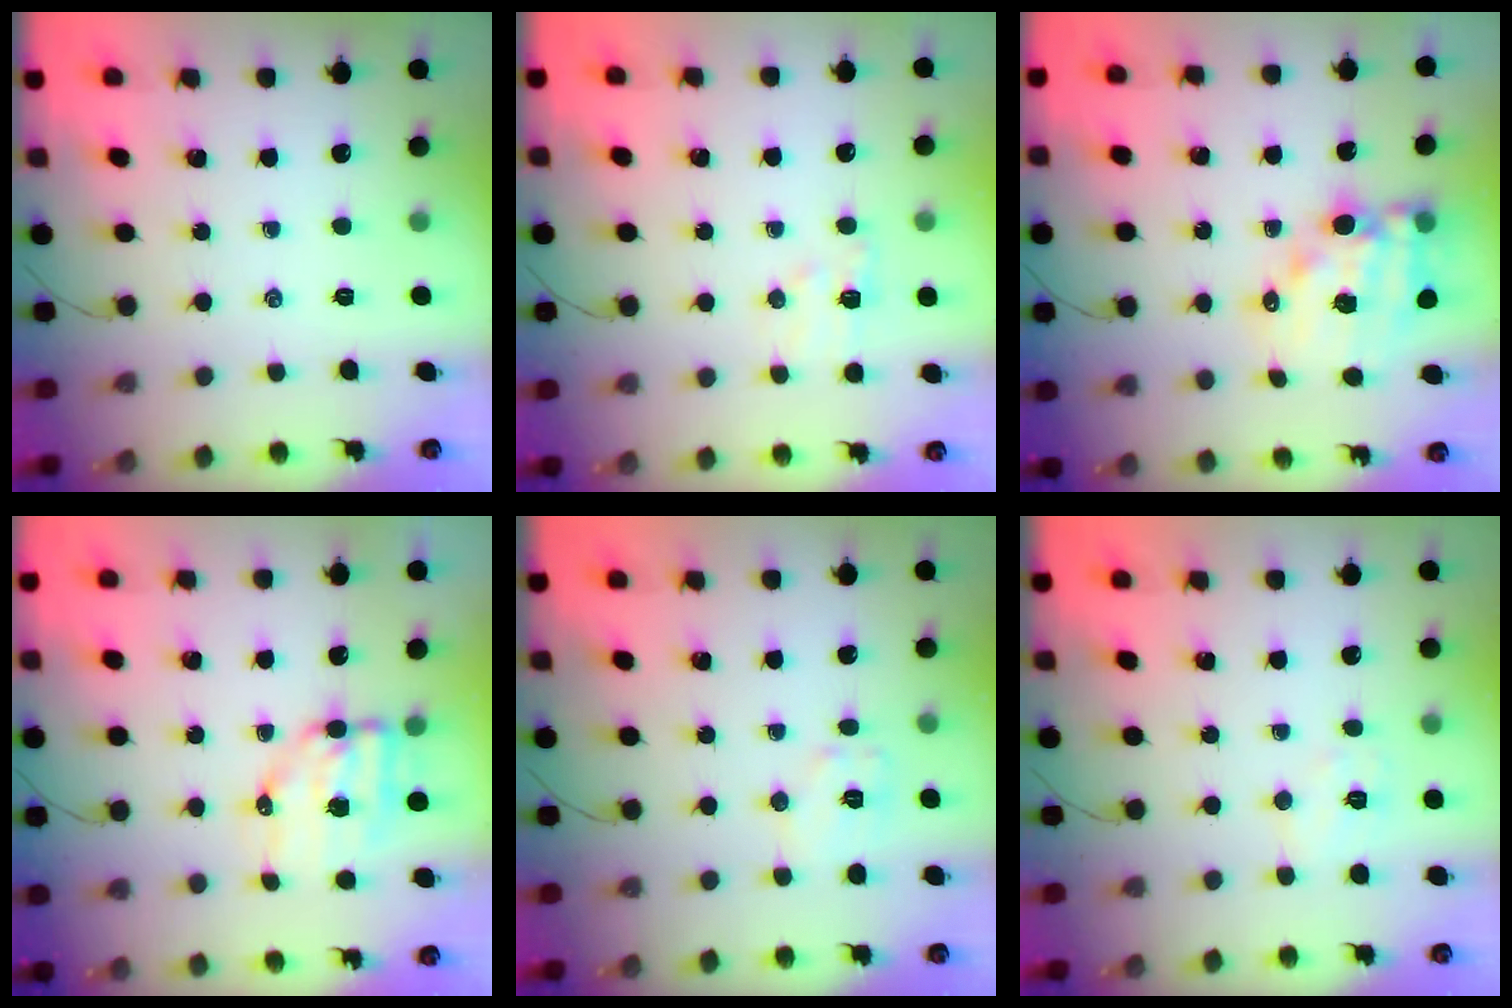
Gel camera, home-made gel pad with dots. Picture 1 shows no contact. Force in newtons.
{"total": 6.5, "press": 6.4, "slide": 1.1}
{"total": 13.3, "press": 12.8, "slide": 3.4}
{"total": 7.1, "press": 7.0, "slide": 1.4}
{"total": 6.8, "press": 6.7, "slide": 0.6}
{"total": 5.7, "press": 5.7, "slide": 1.0}